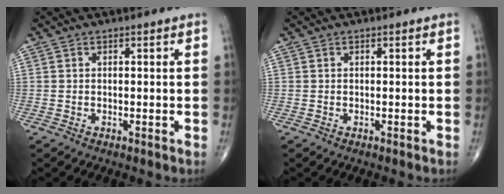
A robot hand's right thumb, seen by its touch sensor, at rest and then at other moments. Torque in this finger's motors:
{"motor_torque": [0.00, 0.00, -0.02, 0.02, 0.00]}